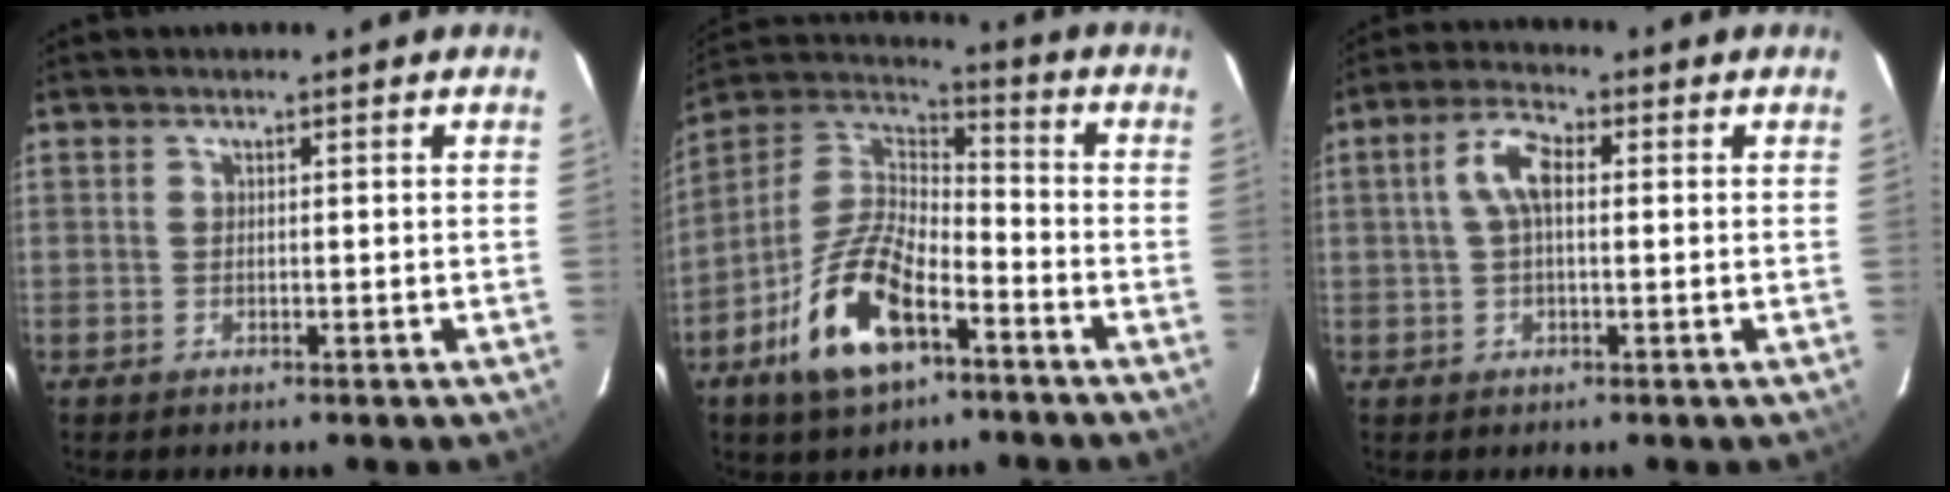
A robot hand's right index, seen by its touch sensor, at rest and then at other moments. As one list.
[{"total": 16.5, "force": [-8.2, 7.5, 12.1], "torque": [-0.251, -0.002, -0.153]}, {"total": 5.7, "force": [0.6, 2.6, 5.1], "torque": [-0.104, 0.016, 0.011]}]